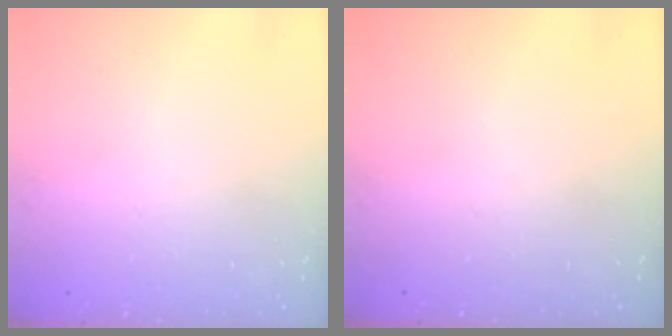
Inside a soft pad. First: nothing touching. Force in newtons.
{"total": 0.0}